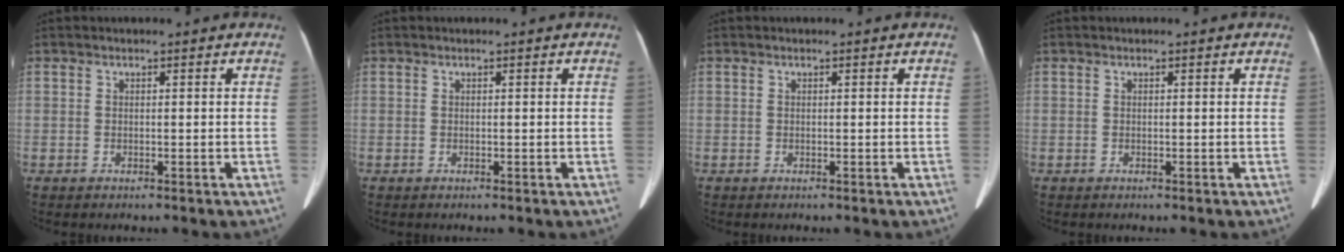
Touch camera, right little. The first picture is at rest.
{"total": 0.0}
{"total": 0.0}
{"total": 0.0}